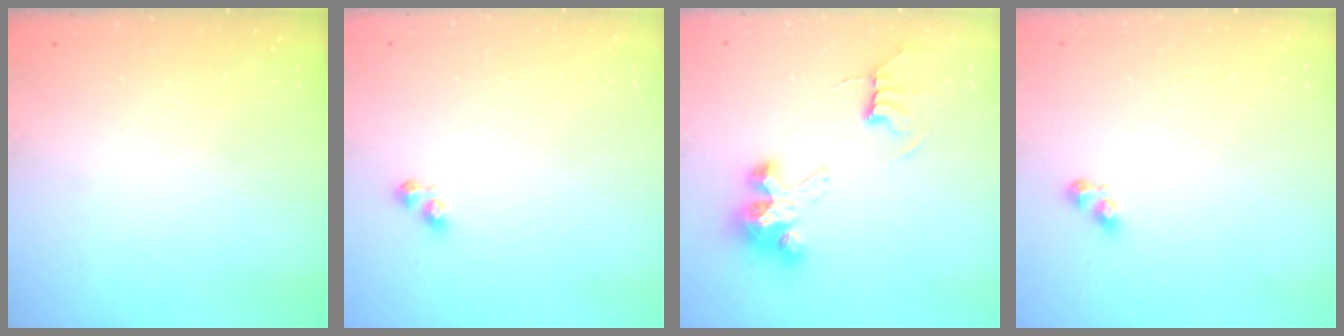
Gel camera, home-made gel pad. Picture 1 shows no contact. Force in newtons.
{"total": 2.9, "press": 2.9, "slide": 0.3}
{"total": 9.7, "press": 9.6, "slide": 1.0}
{"total": 3.3, "press": 3.3, "slide": 0.3}